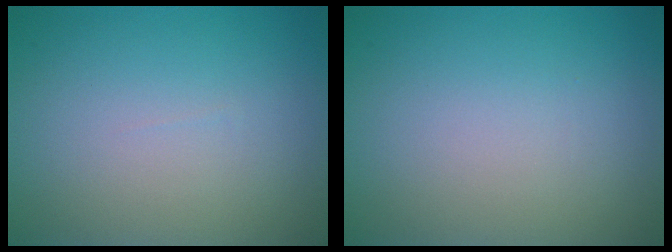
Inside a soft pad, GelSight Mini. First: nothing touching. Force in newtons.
{"total": 0.0}